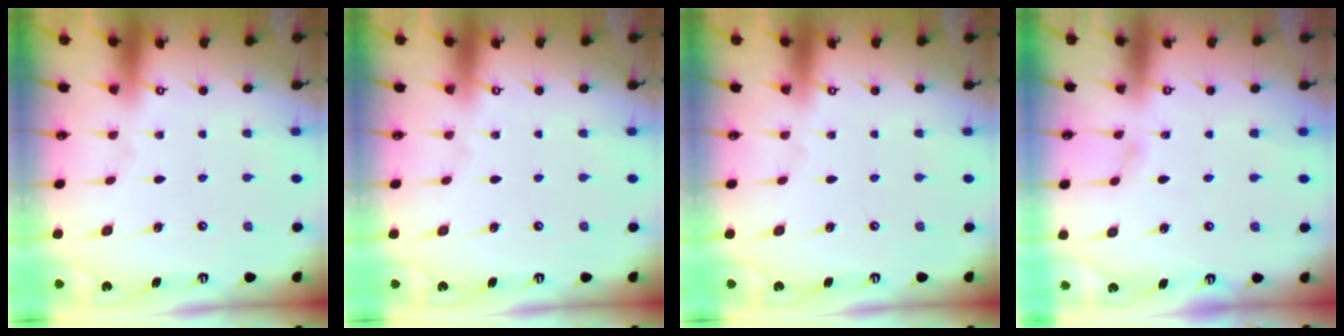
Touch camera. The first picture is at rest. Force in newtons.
{"total": 0.0}
{"total": 0.0}
{"total": 2.7, "press": 2.7, "slide": 0.3}